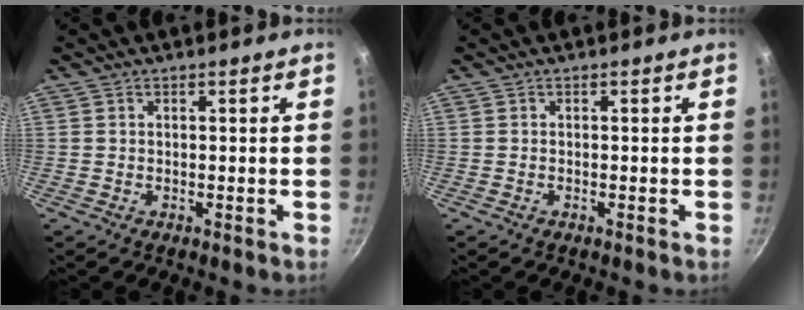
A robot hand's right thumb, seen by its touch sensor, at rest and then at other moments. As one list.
[{"total": 0.0}]